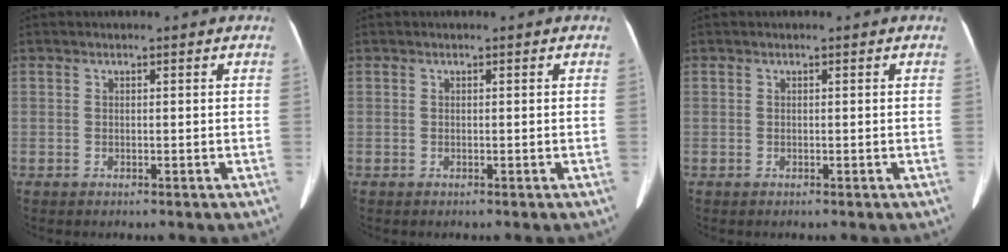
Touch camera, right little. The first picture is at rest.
{"total": 0.0}
{"total": 0.0}